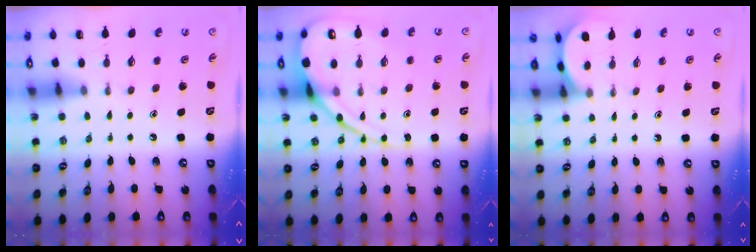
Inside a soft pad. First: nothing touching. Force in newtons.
{"total": 13.0, "press": 13.0, "slide": 1.3}
{"total": 2.0, "press": 2.0, "slide": 0.2}